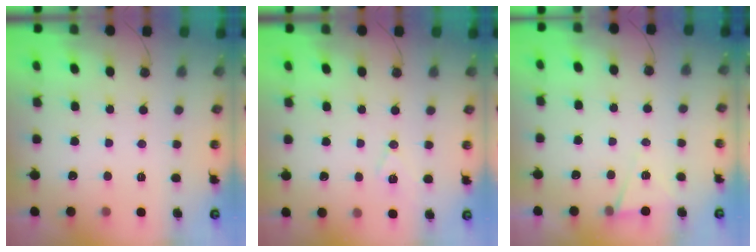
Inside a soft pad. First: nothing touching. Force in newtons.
{"total": 7.5, "press": 6.6, "slide": 3.6}
{"total": 6.0, "press": 3.7, "slide": 4.7}